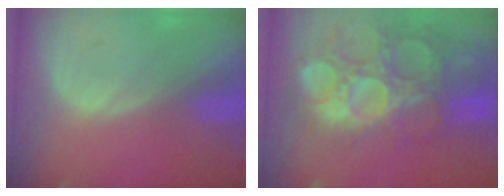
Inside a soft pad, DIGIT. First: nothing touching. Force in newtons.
{"total": 14.2, "press": 12.7, "slide": 6.4}